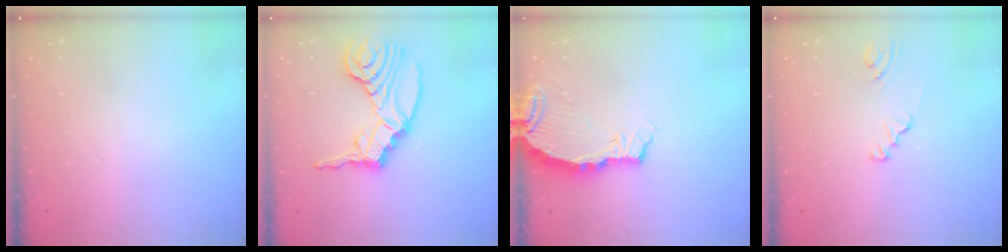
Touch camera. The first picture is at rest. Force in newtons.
{"total": 15.3, "press": 15.2, "slide": 2.1}
{"total": 5.3, "press": 5.3, "slide": 0.6}
{"total": 1.7, "press": 1.7, "slide": 0.2}